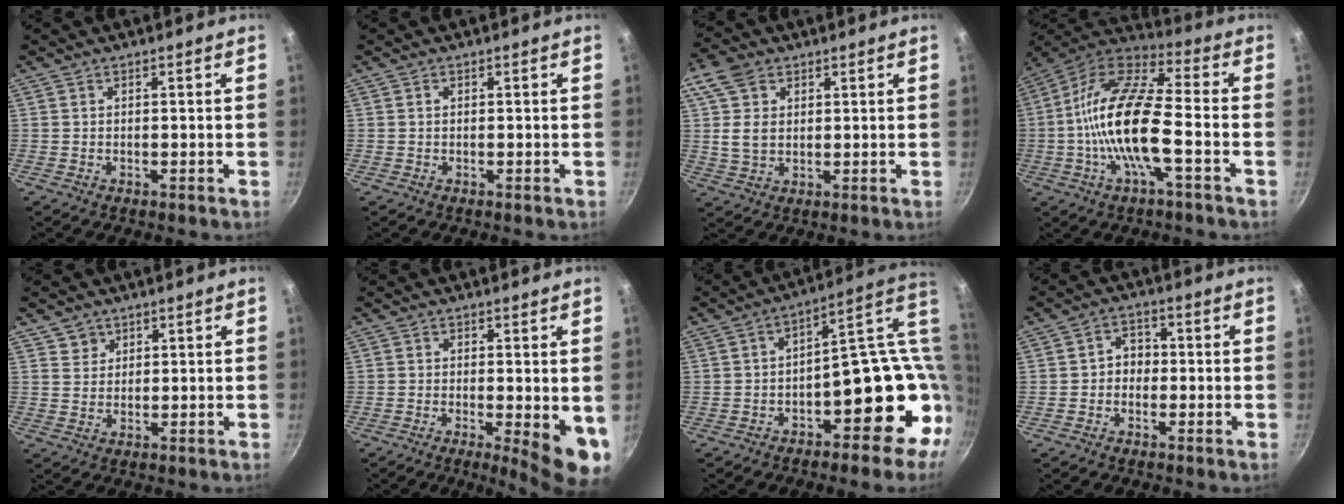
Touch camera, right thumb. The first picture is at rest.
{"total": 0.5, "force": [0.1, 0.4, 0.3], "torque": [-0.005, 0.003, 0.002]}
{"total": 8.3, "force": [2.5, 5.9, 5.2], "torque": [-0.086, -0.001, 0.044]}
{"total": 18.3, "force": [-3.5, 6.0, 17.0], "torque": [-0.325, 0.041, -0.087]}
{"total": 2.9, "force": [1.7, 2.3, 0.2], "torque": [0.018, 0.004, 0.029]}
{"total": 9.1, "force": [-1.7, 2.4, 8.6], "torque": [-0.099, -0.012, -0.016]}
{"total": 16.8, "force": [-1.5, 8.8, 14.2], "torque": [-0.133, 0.045, -0.013]}
{"total": 4.0, "force": [-0.6, 3.4, 2.0], "torque": [-0.007, 0.013, -0.017]}